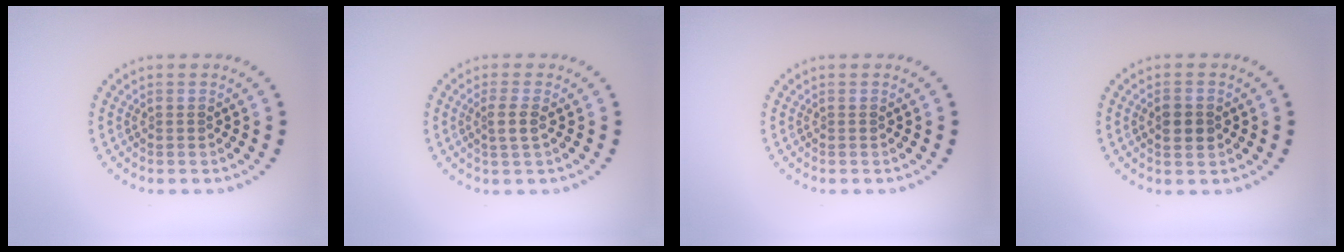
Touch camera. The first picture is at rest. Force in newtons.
{"total": 1.5, "press": 1.2, "slide": 0.9}
{"total": 0.0}
{"total": 2.2, "press": 2.2, "slide": 0.1}